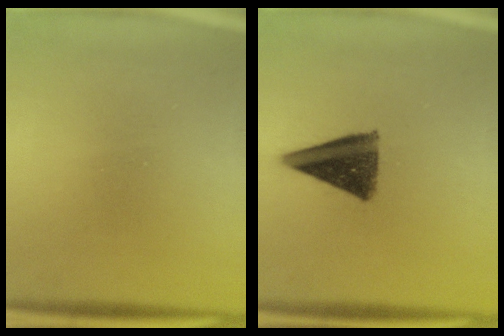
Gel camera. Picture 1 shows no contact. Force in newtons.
{"total": 10.4}